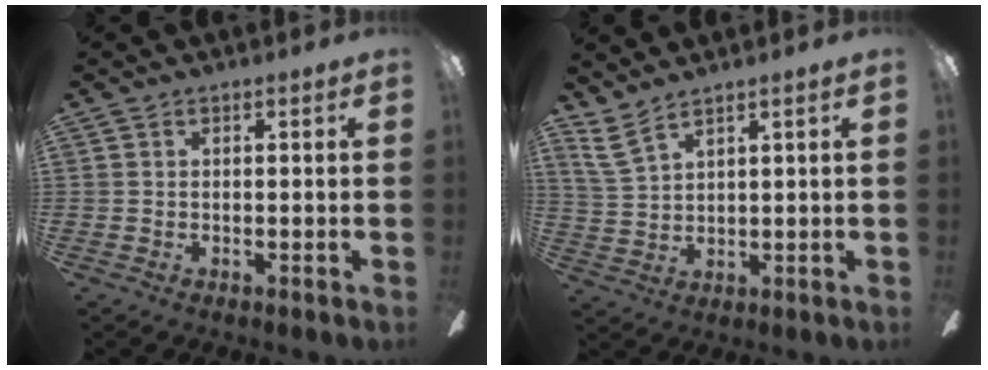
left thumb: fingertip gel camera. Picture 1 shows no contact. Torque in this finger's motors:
{"motor_torque": [0.41, -0.29, -0.24, -0.12, 0.00]}